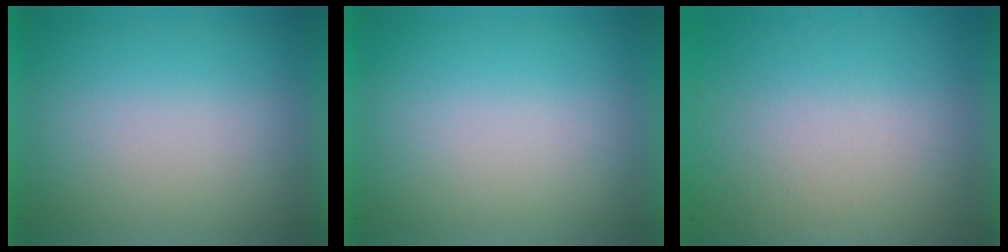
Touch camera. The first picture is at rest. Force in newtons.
{"total": 0.0}
{"total": 8.1}